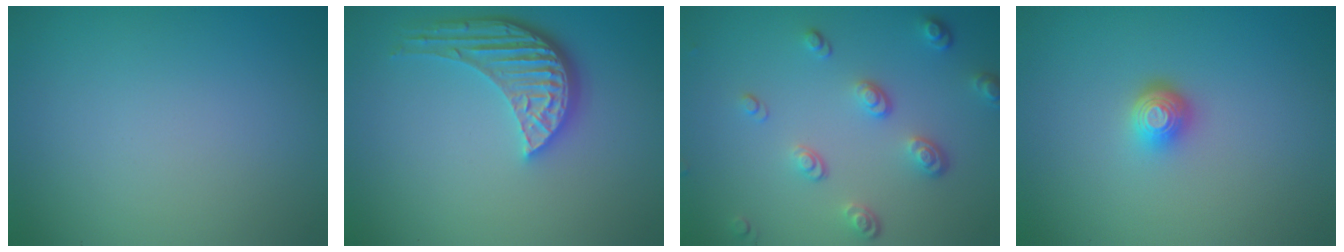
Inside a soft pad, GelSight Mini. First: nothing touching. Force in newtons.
{"total": 4.7, "press": 3.7, "slide": 2.9}
{"total": 3.4, "press": 2.6, "slide": 2.1}
{"total": 1.9, "press": 1.4, "slide": 1.3}